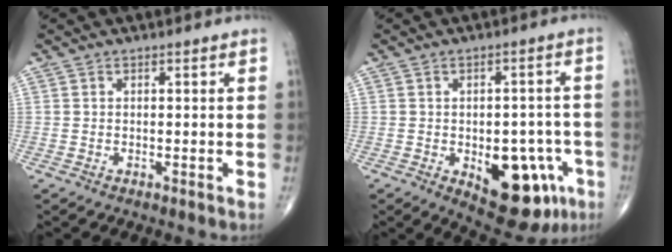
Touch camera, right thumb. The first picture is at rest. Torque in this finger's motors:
{"motor_torque": [2.75, 2.26, 0.62, -0.72, 0.28]}